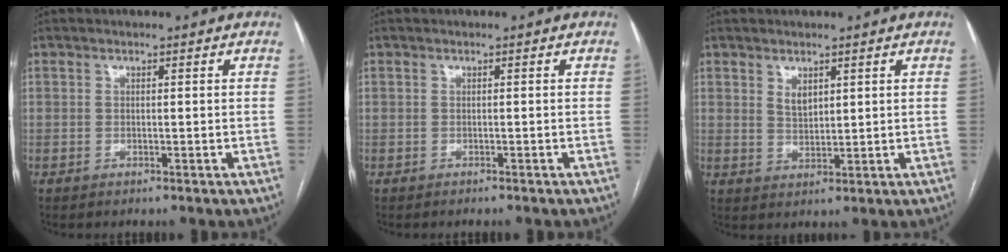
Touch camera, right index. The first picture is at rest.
{"total": 1.0, "force": [-0.9, 0.1, 0.4], "torque": [-0.007, -0.001, -0.011]}
{"total": 2.8, "force": [1.6, 1.5, 1.8], "torque": [-0.035, -0.004, 0.036]}